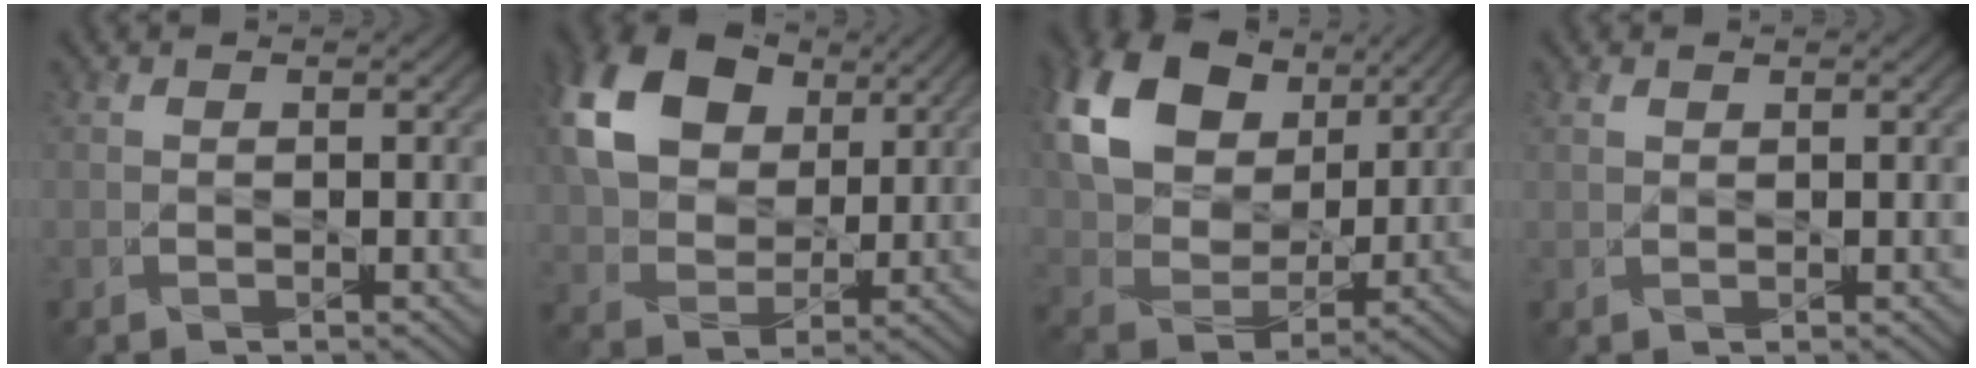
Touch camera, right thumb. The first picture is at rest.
{"total": 14.1, "force": [5.1, 9.8, 8.9], "torque": [-0.205, 0.024, 0.087]}
{"total": 15.7, "force": [6.5, 10.8, 9.3], "torque": [-0.231, 0.023, 0.122]}
{"total": 0.9, "force": [0.6, 0.5, 0.6], "torque": [-0.019, 0.000, 0.013]}